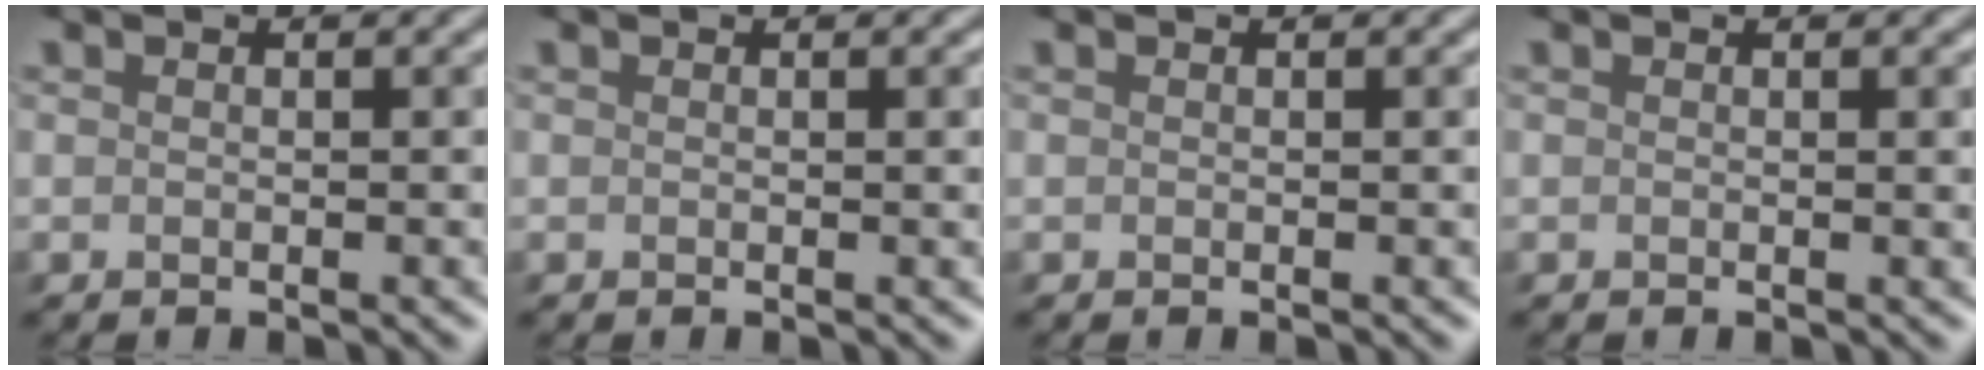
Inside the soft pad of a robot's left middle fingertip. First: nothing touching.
{"total": 0.7, "force": [0.0, 0.2, 0.7], "torque": [-0.008, -0.002, 0.000]}
{"total": 0.0}
{"total": 1.0, "force": [0.1, 0.3, 0.9], "torque": [-0.012, -0.003, 0.000]}